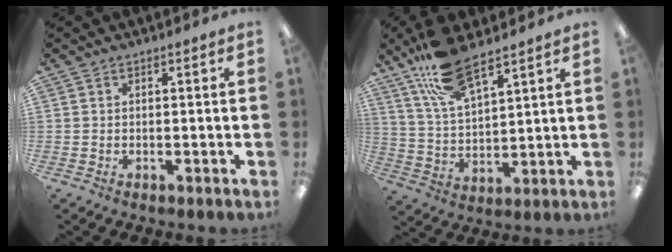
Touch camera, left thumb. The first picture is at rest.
{"total": 14.5, "force": [10.6, 4.9, 8.6], "torque": [-0.174, -0.038, 0.192]}